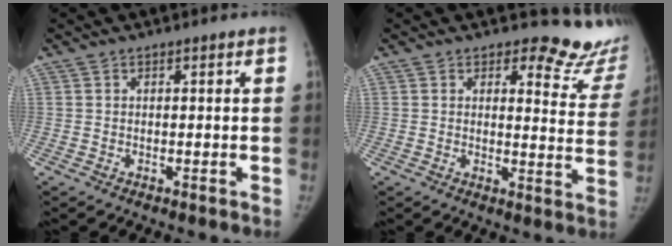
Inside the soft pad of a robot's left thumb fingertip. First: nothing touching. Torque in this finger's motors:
{"motor_torque": [-0.51, 0.20, 0.74, -0.26, 0.04]}